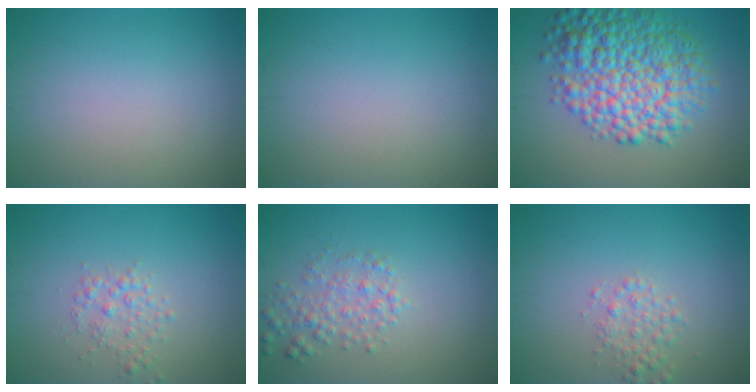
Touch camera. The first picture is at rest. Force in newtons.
{"total": 0.0}
{"total": 9.8, "press": 9.8, "slide": 0.1}
{"total": 1.7, "press": 1.7, "slide": 0.1}
{"total": 2.5, "press": 2.5, "slide": 0.1}
{"total": 1.8, "press": 1.8, "slide": 0.1}